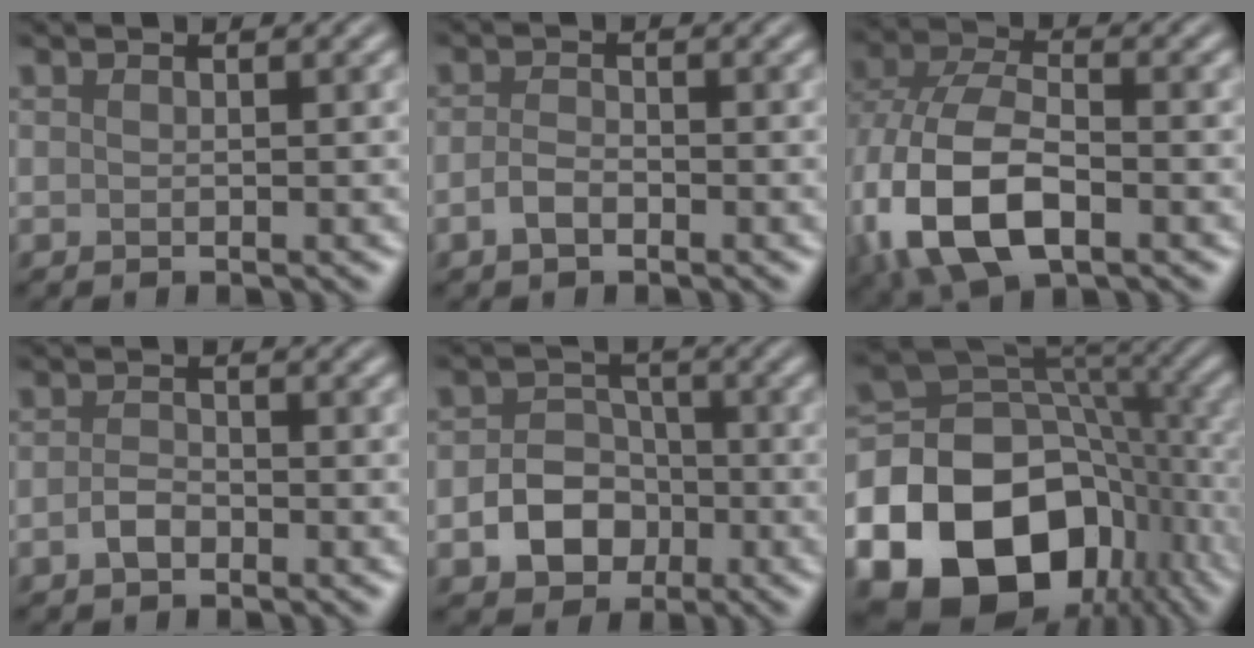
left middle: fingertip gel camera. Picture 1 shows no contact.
{"total": 1.7, "force": [-0.9, 0.8, 1.1], "torque": [-0.023, 0.002, -0.022]}
{"total": 11.1, "force": [-3.4, 6.2, 8.5], "torque": [-0.200, -0.012, -0.069]}
{"total": 1.6, "force": [-0.9, 0.9, 1.0], "torque": [-0.022, 0.002, -0.020]}
{"total": 4.5, "force": [-1.5, 3.7, 2.2], "torque": [-0.020, -0.001, -0.031]}
{"total": 21.9, "force": [-8.9, 16.5, 11.3], "torque": [-0.227, -0.052, -0.139]}